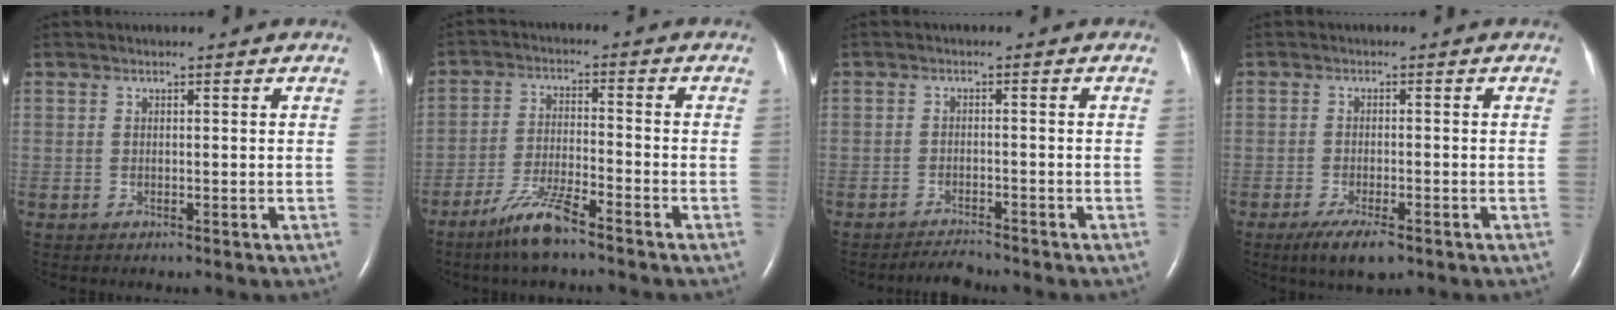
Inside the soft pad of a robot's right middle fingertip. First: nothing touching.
{"total": 7.1, "force": [-5.4, 0.5, 4.7], "torque": [-0.103, -0.015, -0.106]}
{"total": 2.4, "force": [-2.4, 0.1, 0.1], "torque": [-0.010, -0.013, -0.039]}
{"total": 5.3, "force": [-3.4, 1.3, 3.8], "torque": [-0.072, -0.011, -0.052]}